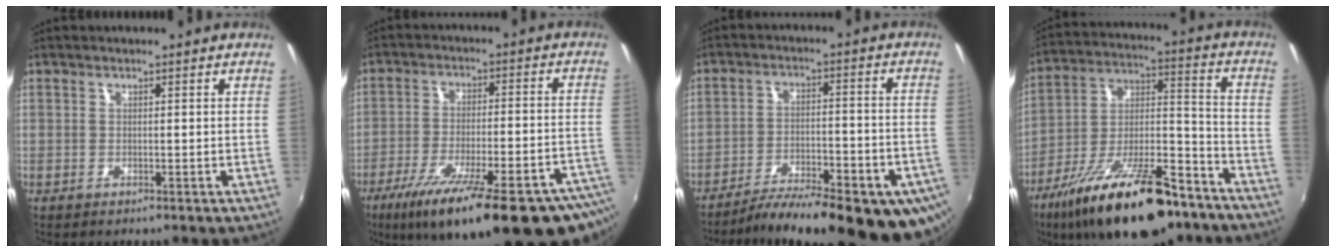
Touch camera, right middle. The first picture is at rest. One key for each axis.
{"total": 27.6, "fx": -19.7, "fy": 4.8, "fz": 18.8, "tx": -0.293, "ty": -0.069, "tz": -0.275}
{"total": 22.5, "fx": -16.6, "fy": 5.4, "fz": 14.2, "tx": -0.228, "ty": -0.047, "tz": -0.229}
{"total": 24.3, "fx": -16.0, "fy": 8.6, "fz": 16.1, "tx": -0.278, "ty": -0.010, "tz": -0.248}